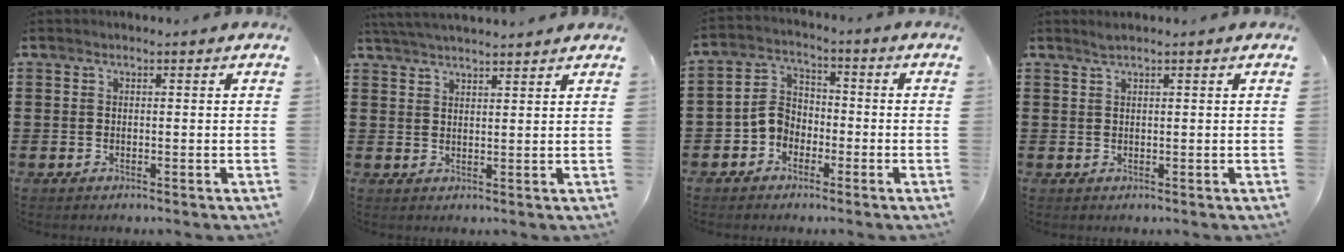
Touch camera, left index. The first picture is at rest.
{"total": 3.4, "force": [3.3, -0.2, 0.8], "torque": [-0.026, -0.004, 0.062]}
{"total": 5.2, "force": [-2.4, 4.2, 2.1], "torque": [-0.066, 0.011, -0.056]}
{"total": 1.1, "force": [0.9, 0.0, 0.7], "torque": [-0.014, 0.000, 0.016]}